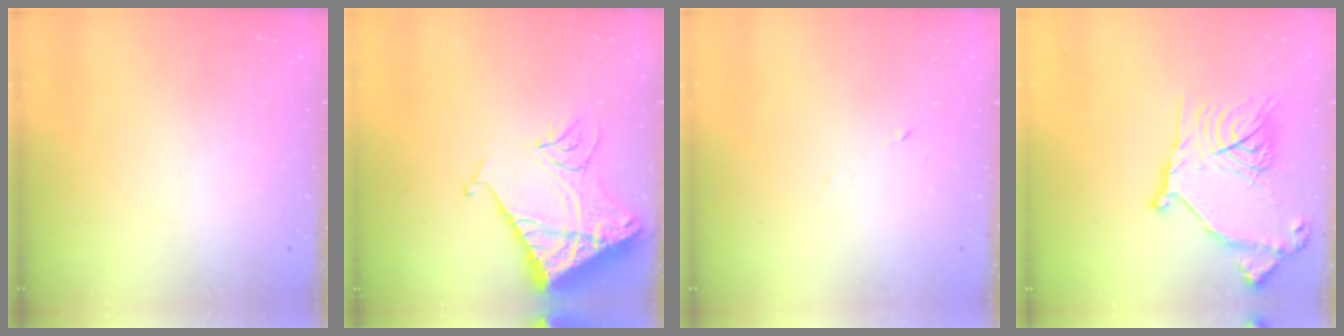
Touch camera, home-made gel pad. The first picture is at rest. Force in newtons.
{"total": 15.7, "press": 15.6, "slide": 1.7}
{"total": 3.1, "press": 3.0, "slide": 1.0}
{"total": 18.2, "press": 18.2, "slide": 1.1}